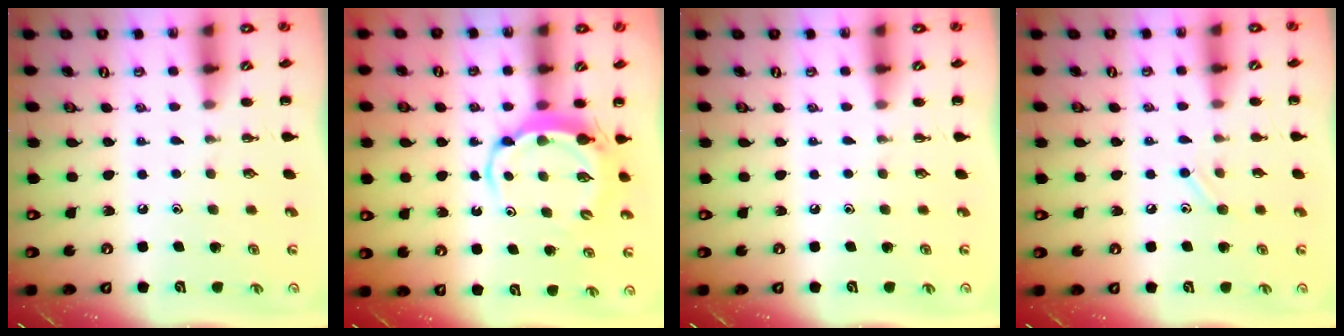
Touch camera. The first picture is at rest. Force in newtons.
{"total": 5.6, "press": 5.5, "slide": 0.6}
{"total": 0.0}
{"total": 7.0, "press": 6.8, "slide": 1.9}